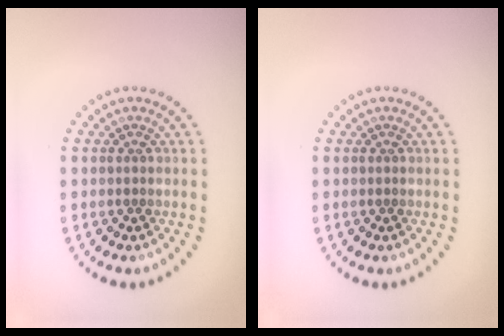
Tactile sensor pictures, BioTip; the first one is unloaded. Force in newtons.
{"total": 0.0}